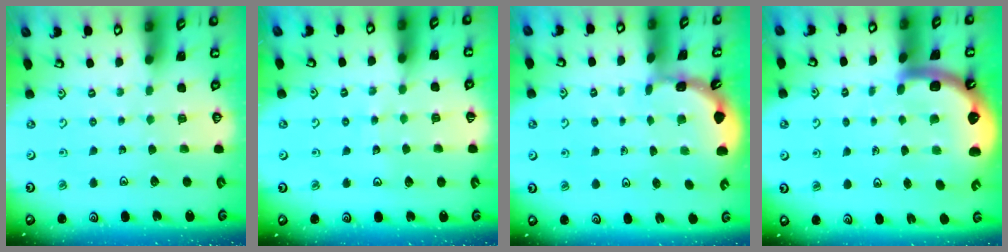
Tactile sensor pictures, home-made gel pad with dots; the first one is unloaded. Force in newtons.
{"total": 6.9, "press": 6.9, "slide": 0.8}
{"total": 1.7, "press": 1.7, "slide": 0.1}
{"total": 7.2, "press": 6.9, "slide": 1.9}